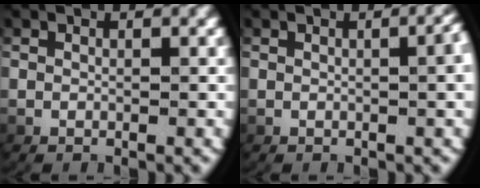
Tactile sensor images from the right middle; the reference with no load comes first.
{"total": 2.5, "force": [0.2, 0.6, 2.4], "torque": [-0.019, 0.008, 0.001]}